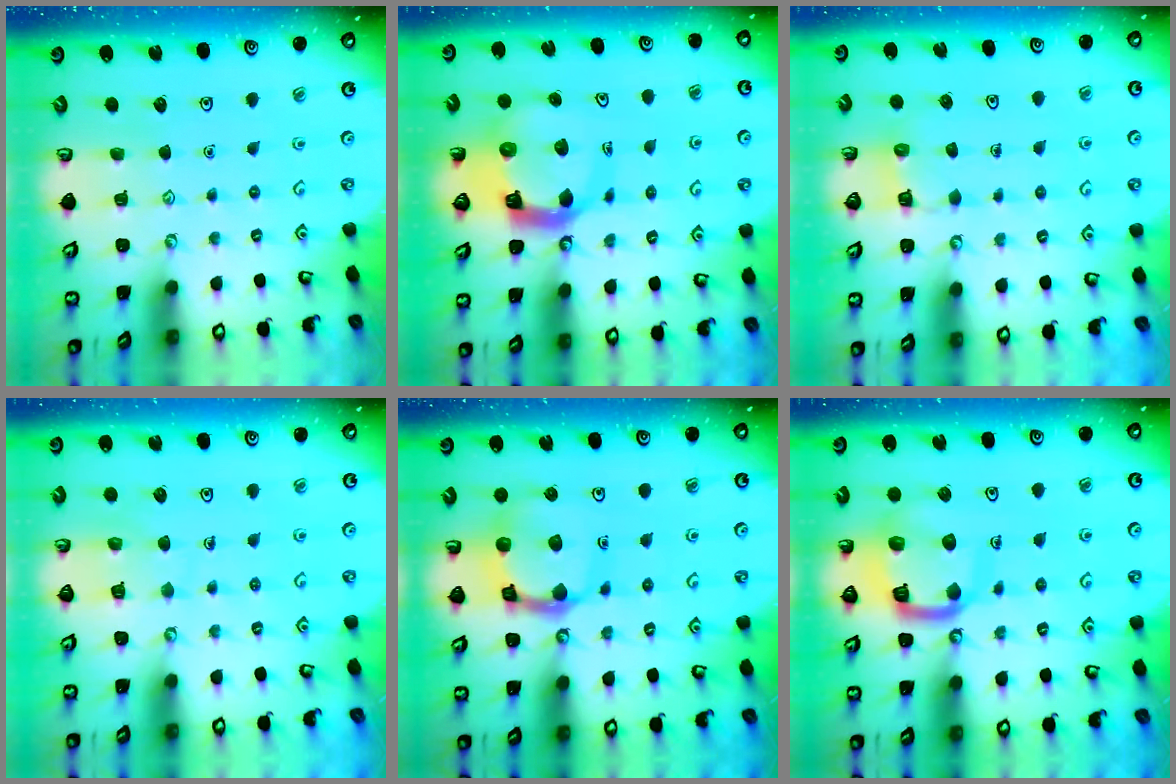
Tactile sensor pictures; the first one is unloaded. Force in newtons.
{"total": 11.4, "press": 11.3, "slide": 1.5}
{"total": 3.4, "press": 3.4, "slide": 0.2}
{"total": 6.4, "press": 6.4, "slide": 0.4}
{"total": 13.0, "press": 12.9, "slide": 1.5}
{"total": 12.5, "press": 12.5, "slide": 1.1}